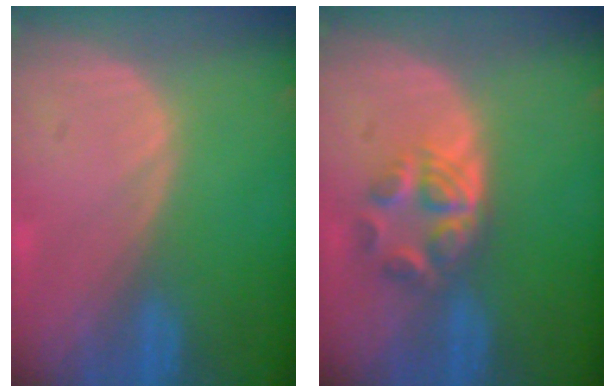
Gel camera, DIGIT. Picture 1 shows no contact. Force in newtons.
{"total": 5.9, "press": 5.0, "slide": 3.3}